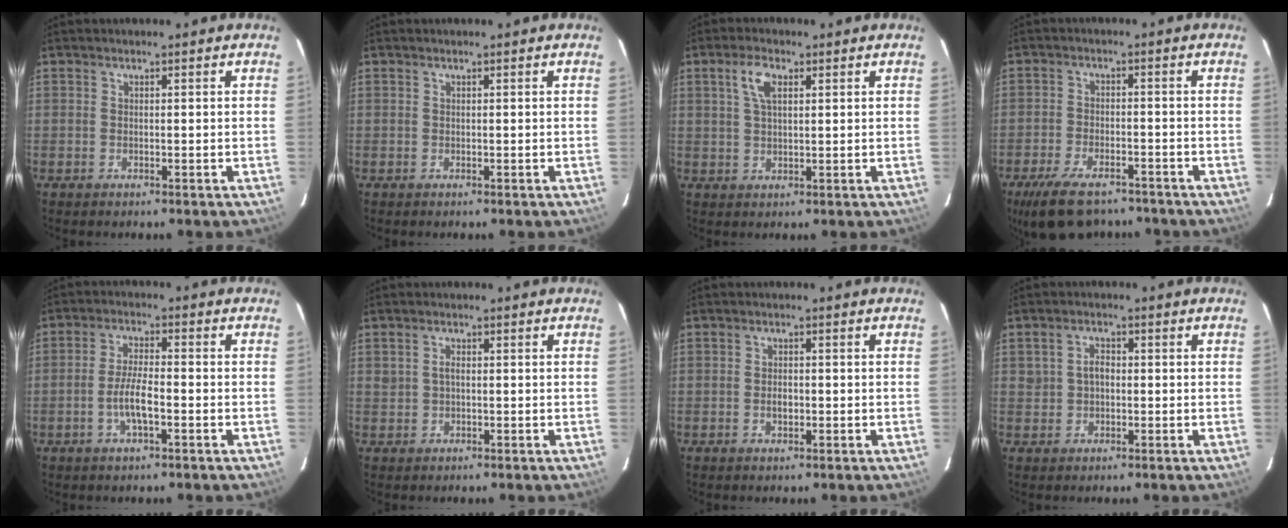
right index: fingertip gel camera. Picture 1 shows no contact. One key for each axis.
{"total": 0.0}
{"total": 4.6, "fx": 1.8, "fy": 2.0, "fz": 3.7, "tx": -0.071, "ty": 0.009, "tz": 0.036}
{"total": 13.1, "fx": -9.9, "fy": 5.7, "fz": 6.6, "tx": -0.151, "ty": -0.016, "tz": -0.158}
{"total": 5.6, "fx": -2.1, "fy": 1.3, "fz": 5.0, "tx": -0.101, "ty": 0.003, "tz": -0.040}
{"total": 1.7, "fx": 0.1, "fy": 1.2, "fz": 1.1, "tx": -0.024, "ty": 0.004, "tz": 0.002}
{"total": 2.0, "fx": -0.5, "fy": 1.2, "fz": 1.5, "tx": -0.027, "ty": 0.003, "tz": -0.009}
{"total": 3.0, "fx": 0.1, "fy": 2.4, "fz": 1.8, "tx": -0.033, "ty": 0.009, "tz": 0.003}